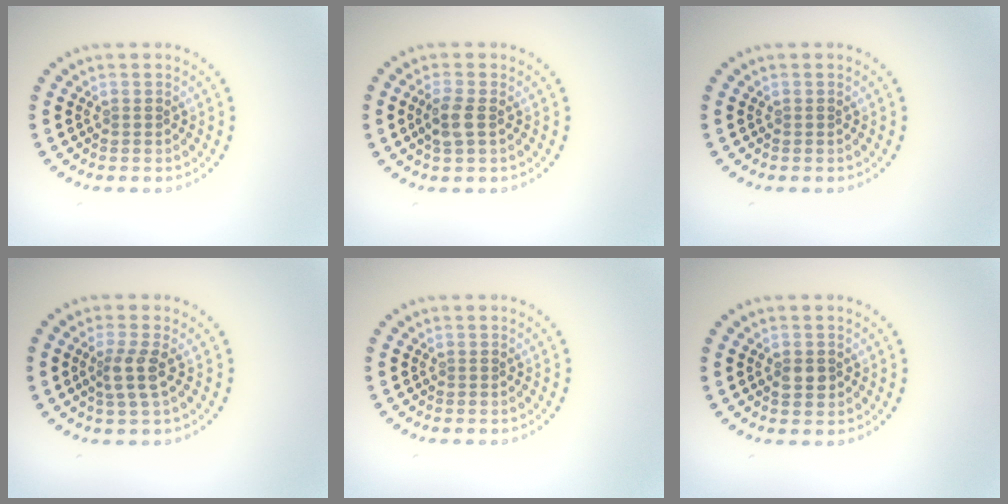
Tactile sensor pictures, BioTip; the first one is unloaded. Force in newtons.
{"total": 2.0, "press": 1.9, "slide": 0.6}
{"total": 0.0}
{"total": 2.3, "press": 1.7, "slide": 1.5}
{"total": 0.0}
{"total": 1.7, "press": 1.7, "slide": 0.2}